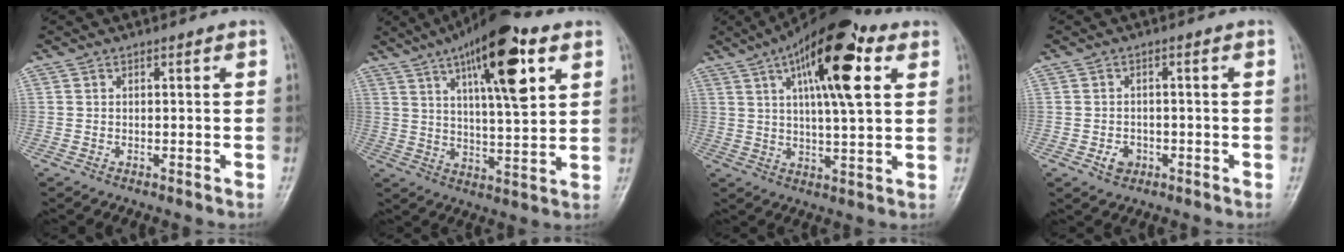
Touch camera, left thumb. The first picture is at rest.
{"total": 17.9, "force": [8.2, 5.0, 15.1], "torque": [-0.220, -0.021, 0.129]}
{"total": 17.2, "force": [6.7, 5.5, 14.9], "torque": [-0.219, -0.003, 0.098]}
{"total": 3.0, "force": [-1.2, 2.3, 1.4], "torque": [-0.015, 0.008, -0.017]}